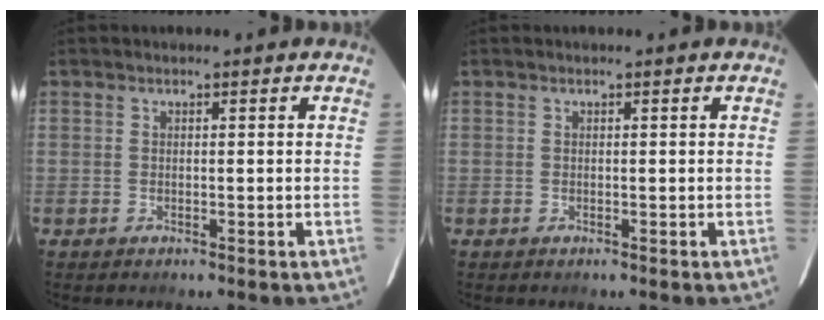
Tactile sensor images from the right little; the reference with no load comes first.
{"total": 0.0}